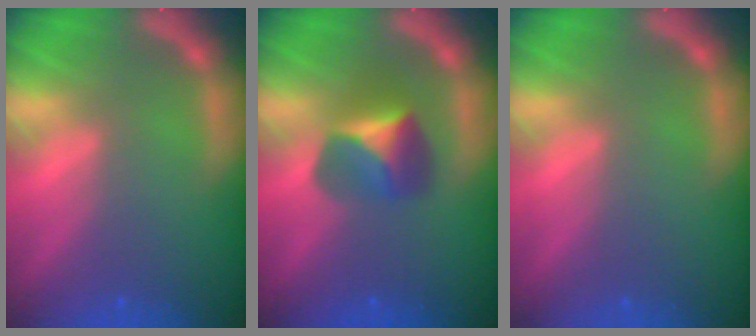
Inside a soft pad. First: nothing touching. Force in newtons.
{"total": 3.9}
{"total": 0.0}